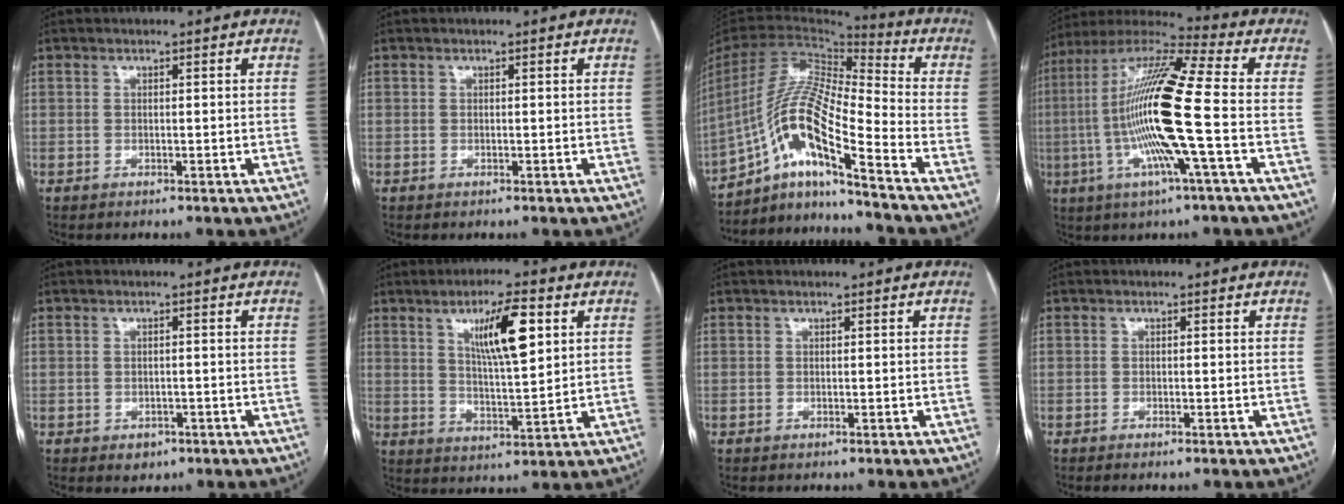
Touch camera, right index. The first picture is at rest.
{"total": 0.0}
{"total": 15.3, "force": [-9.6, 0.5, 11.9], "torque": [-0.240, 0.007, -0.175]}
{"total": 18.1, "force": [-2.8, 0.0, 17.9], "torque": [-0.354, -0.001, -0.066]}
{"total": 2.0, "force": [-1.0, 1.6, 0.8], "torque": [-0.005, 0.003, -0.006]}
{"total": 10.0, "force": [4.1, 1.6, 9.0], "torque": [-0.153, 0.002, 0.071]}
{"total": 0.0}
{"total": 0.6, "force": [-0.4, -0.1, 0.4], "torque": [-0.009, 0.000, -0.008]}